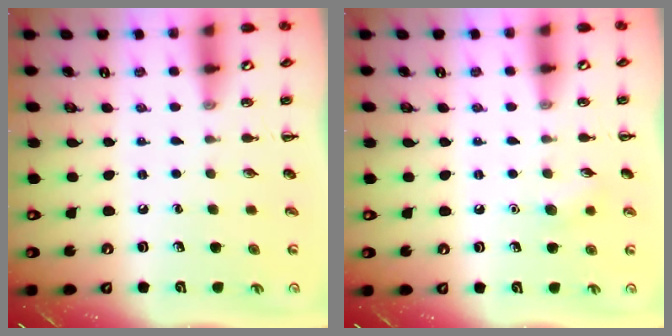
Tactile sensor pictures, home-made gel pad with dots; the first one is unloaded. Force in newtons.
{"total": 5.6, "press": 5.5, "slide": 1.2}